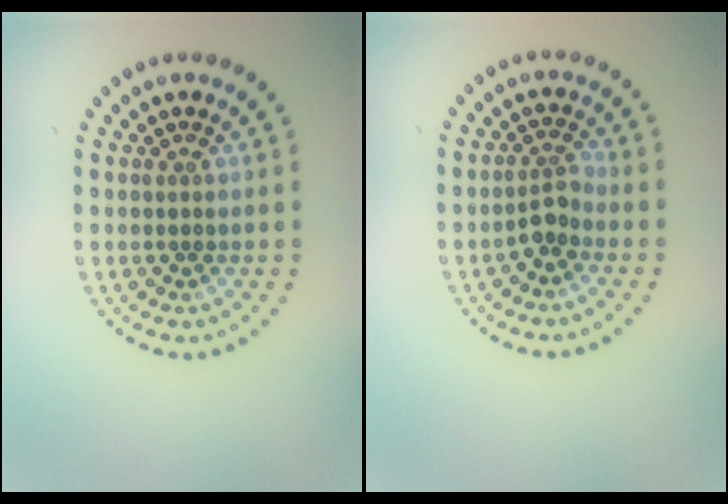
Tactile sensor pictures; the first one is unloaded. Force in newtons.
{"total": 1.8, "press": 1.2, "slide": 1.3}